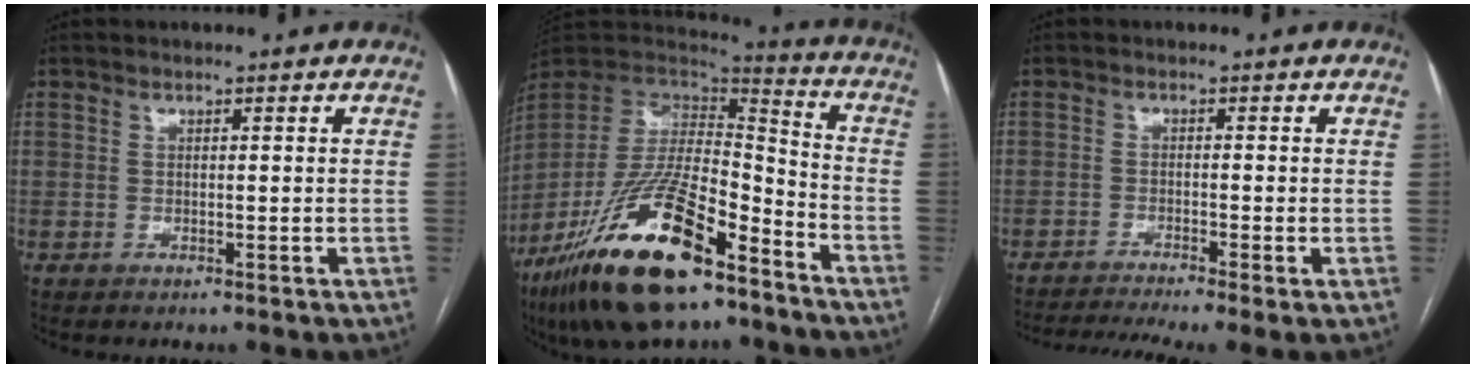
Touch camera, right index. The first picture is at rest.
{"total": 24.6, "force": [-15.6, 7.3, 17.6], "torque": [-0.343, -0.025, -0.273]}
{"total": 9.1, "force": [-7.0, -0.1, 5.8], "torque": [-0.088, -0.011, -0.110]}